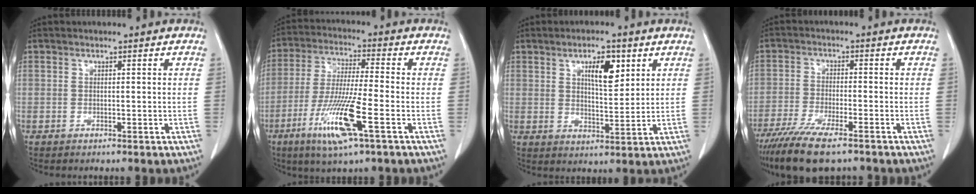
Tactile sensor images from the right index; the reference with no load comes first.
{"total": 12.3, "force": [-5.2, 0.4, 11.1], "torque": [-0.224, -0.025, -0.098]}
{"total": 6.5, "force": [3.0, 2.1, 5.4], "torque": [-0.090, 0.000, 0.051]}
{"total": 10.9, "force": [-8.3, 2.0, 6.9], "torque": [-0.117, -0.025, -0.137]}